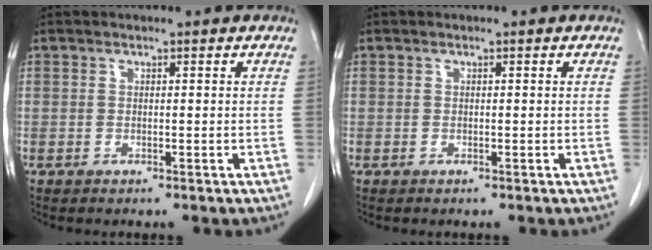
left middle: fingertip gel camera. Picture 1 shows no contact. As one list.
[{"total": 0.0}]